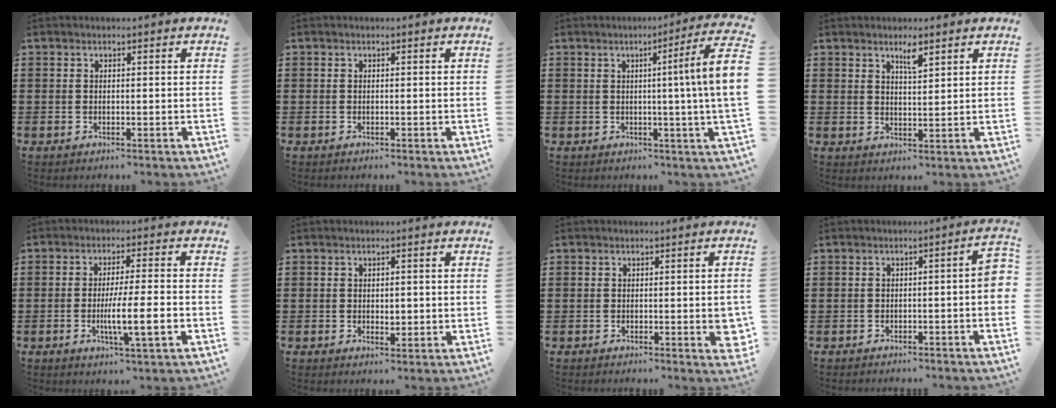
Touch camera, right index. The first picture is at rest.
{"total": 0.0}
{"total": 7.9, "force": [0.8, -1.0, 7.8], "torque": [-0.125, -0.013, 0.005]}
{"total": 2.9, "force": [2.1, 0.6, 1.9], "torque": [-0.026, -0.004, 0.032]}
{"total": 7.9, "force": [-2.1, 0.7, 7.6], "torque": [-0.130, -0.011, -0.036]}
{"total": 1.7, "force": [-0.1, 1.1, 1.3], "torque": [-0.026, 0.006, -0.004]}
{"total": 3.0, "force": [-1.0, 1.1, 2.6], "torque": [-0.034, -0.001, -0.019]}
{"total": 2.9, "force": [-1.6, 0.4, 2.3], "torque": [-0.036, 0.002, -0.029]}